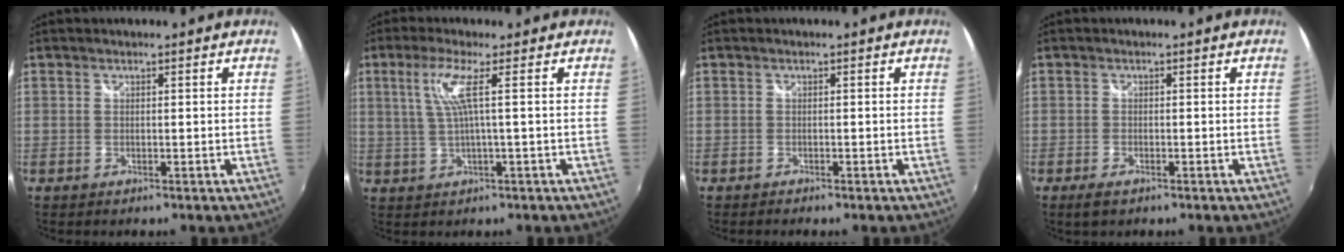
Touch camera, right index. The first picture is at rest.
{"total": 5.2, "force": [1.3, -0.8, 5.0], "torque": [-0.095, 0.002, 0.034]}
{"total": 1.0, "force": [-0.9, 0.3, 0.3], "torque": [-0.010, -0.006, -0.017]}
{"total": 2.3, "force": [-1.6, 1.0, 1.4], "torque": [-0.031, -0.008, -0.031]}